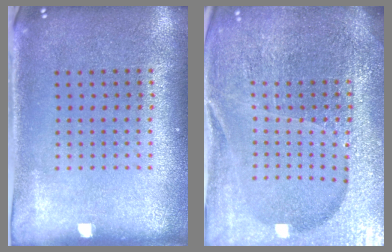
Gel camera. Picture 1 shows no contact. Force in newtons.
{"total": 6.1, "press": 5.4, "slide": 2.8}